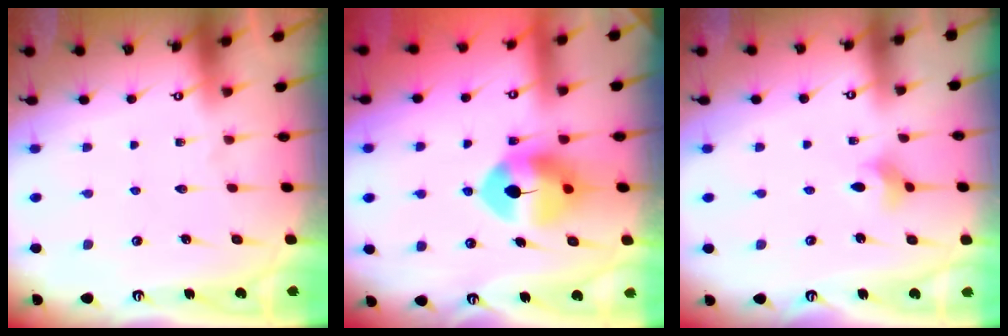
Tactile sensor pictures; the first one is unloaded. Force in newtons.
{"total": 8.9, "press": 8.7, "slide": 1.6}
{"total": 2.9, "press": 2.9, "slide": 0.7}